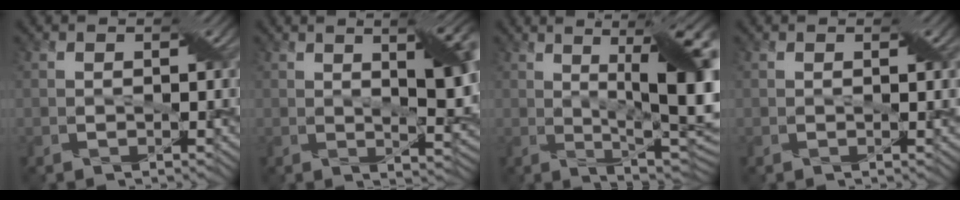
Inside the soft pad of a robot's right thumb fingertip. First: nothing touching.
{"total": 10.2, "force": [2.9, 3.3, 9.2], "torque": [-0.122, 0.012, 0.037]}
{"total": 15.7, "force": [2.4, 4.4, 14.9], "torque": [-0.197, 0.017, 0.039]}
{"total": 0.7, "force": [0.3, 0.0, 0.6], "torque": [-0.010, 0.000, 0.003]}